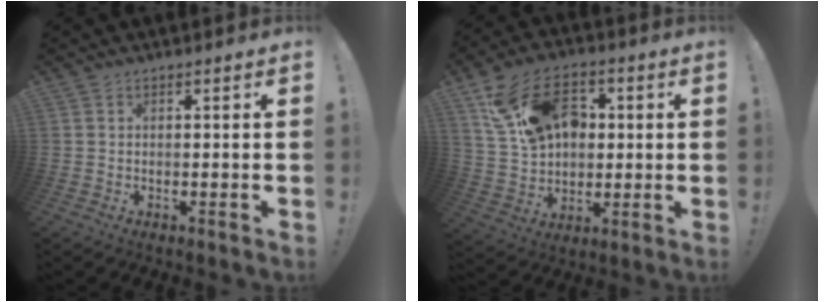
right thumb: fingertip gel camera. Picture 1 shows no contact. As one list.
[{"total": 18.8, "force": [6.4, 13.8, 11.1], "torque": [-0.176, -0.008, 0.125]}]